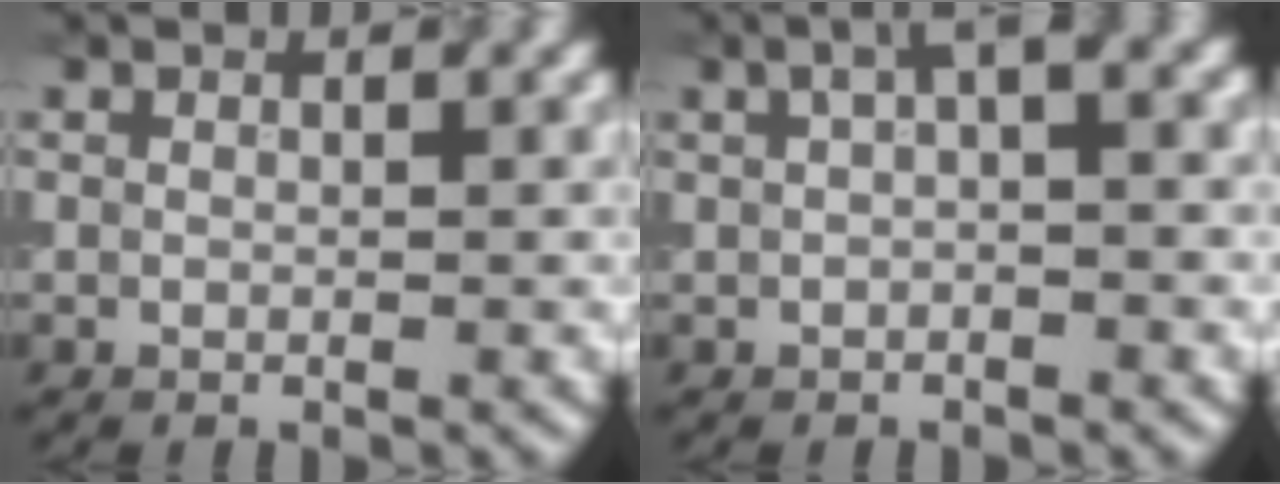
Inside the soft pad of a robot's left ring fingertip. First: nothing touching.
{"total": 2.2, "force": [0.6, 0.5, 2.1], "torque": [-0.033, 0.013, 0.006]}